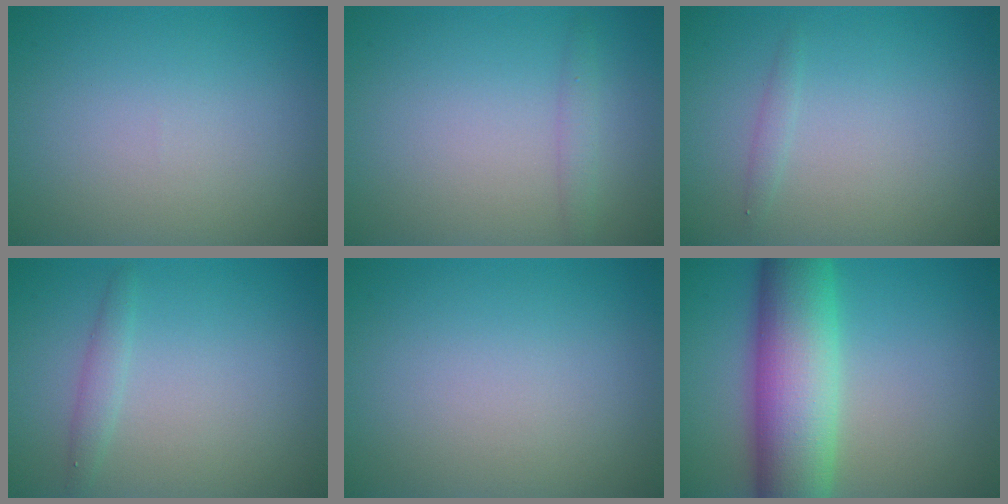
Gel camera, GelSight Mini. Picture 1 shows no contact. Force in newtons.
{"total": 1.1, "press": 1.1, "slide": 0.1}
{"total": 0.7, "press": 0.7, "slide": 0.0}
{"total": 1.3, "press": 1.3, "slide": 0.1}
{"total": 0.0}
{"total": 10.7, "press": 10.7, "slide": 0.2}